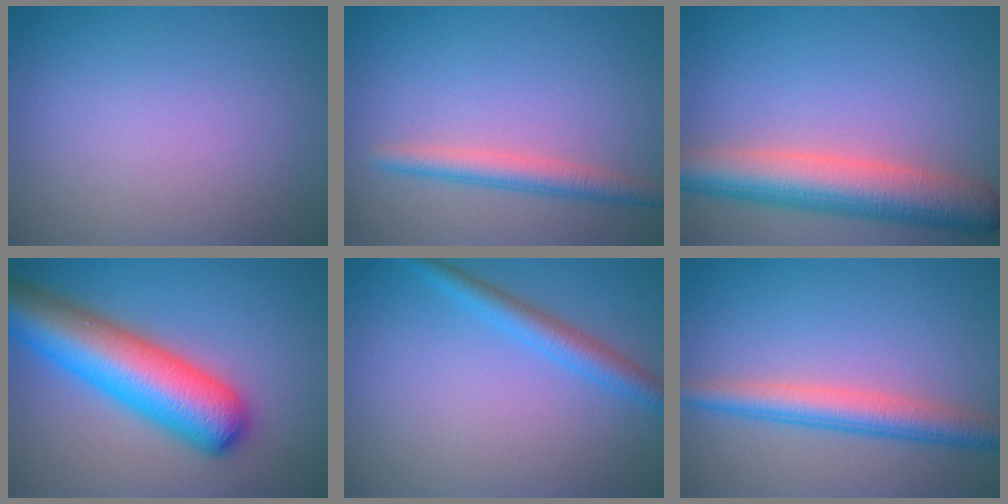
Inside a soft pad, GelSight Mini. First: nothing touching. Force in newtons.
{"total": 2.7, "press": 2.7, "slide": 0.2}
{"total": 7.5, "press": 7.5, "slide": 0.4}
{"total": 10.1, "press": 10.1, "slide": 0.4}
{"total": 2.7, "press": 2.7, "slide": 0.2}
{"total": 4.1, "press": 4.1, "slide": 0.1}